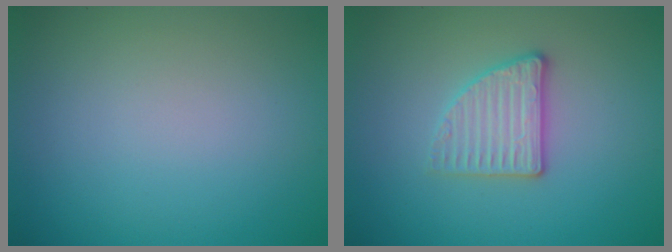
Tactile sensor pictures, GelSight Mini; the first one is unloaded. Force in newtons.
{"total": 3.0, "press": 2.8, "slide": 1.2}